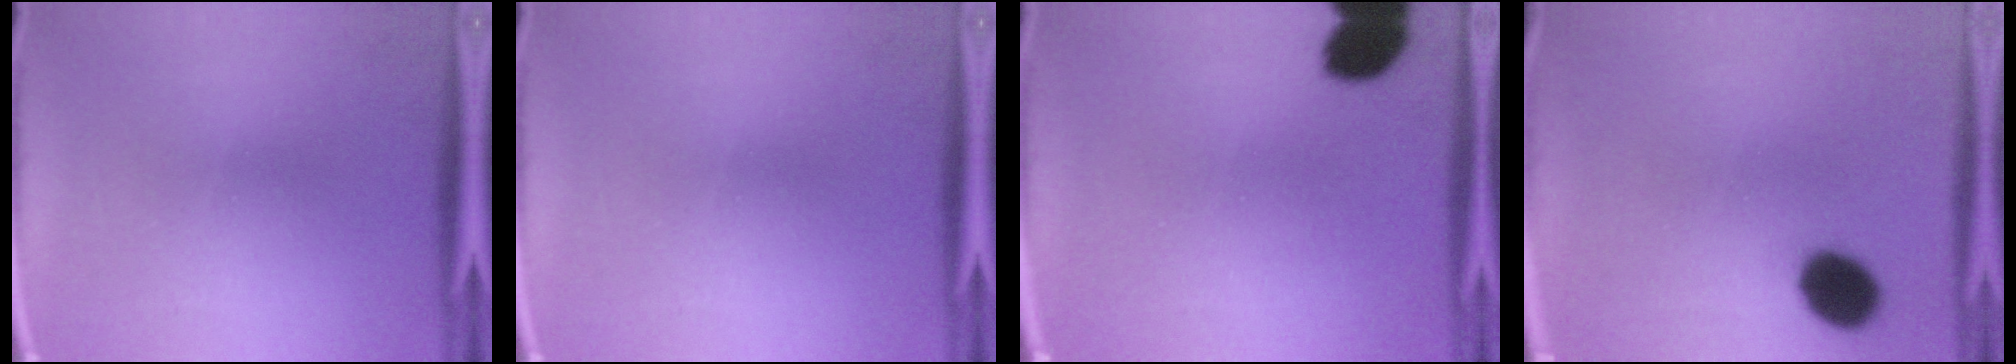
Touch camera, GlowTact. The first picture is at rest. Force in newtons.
{"total": 0.0}
{"total": 8.8}
{"total": 9.4}